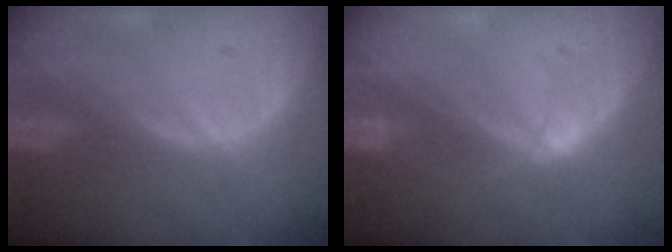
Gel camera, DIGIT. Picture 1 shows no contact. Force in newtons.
{"total": 2.5, "press": 2.5, "slide": 0.1}